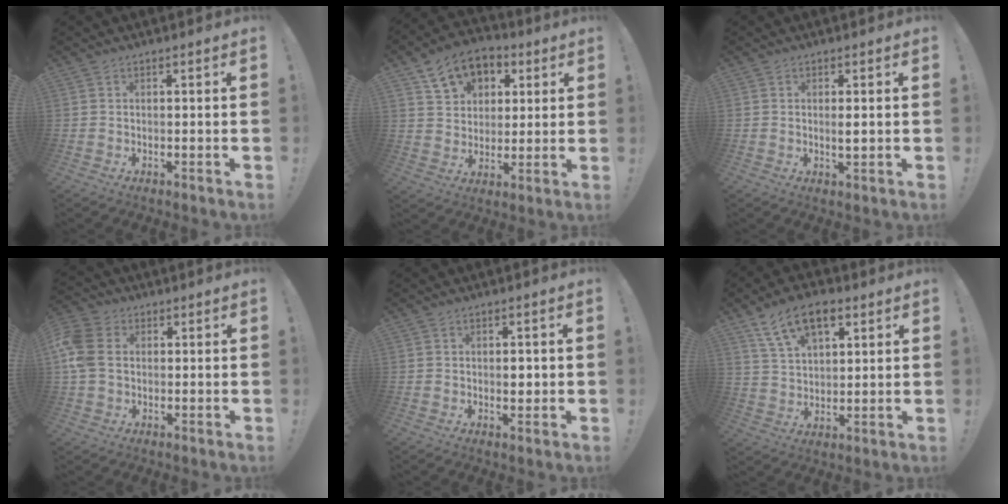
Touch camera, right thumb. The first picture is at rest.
{"total": 11.8, "force": [6.3, 8.8, 4.6], "torque": [-0.062, -0.031, 0.121]}
{"total": 2.2, "force": [0.3, 0.5, 2.1], "torque": [-0.025, -0.007, 0.001]}
{"total": 10.1, "force": [1.1, 7.8, 6.4], "torque": [-0.142, 0.005, 0.023]}
{"total": 2.4, "force": [0.0, 1.7, 1.8], "torque": [-0.011, -0.003, -0.006]}
{"total": 12.9, "force": [6.9, 6.9, 8.5], "torque": [-0.149, -0.020, 0.126]}